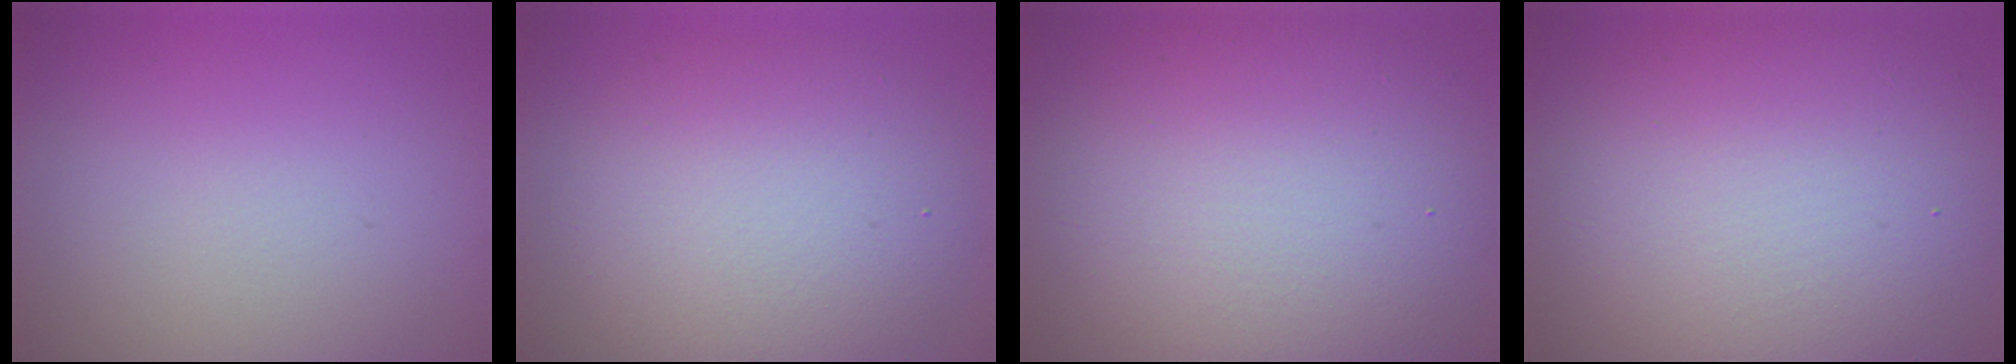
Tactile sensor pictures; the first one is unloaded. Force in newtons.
{"total": 7.8, "press": 7.7, "slide": 0.5}
{"total": 13.9, "press": 13.9, "slide": 0.8}
{"total": 13.4, "press": 13.3, "slide": 0.8}